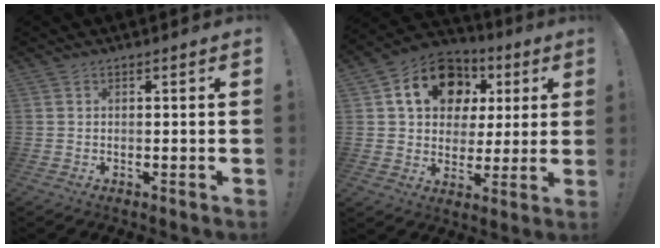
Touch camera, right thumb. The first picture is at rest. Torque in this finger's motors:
{"motor_torque": [1.76, 1.94, 1.22, 0.08, 0.30]}